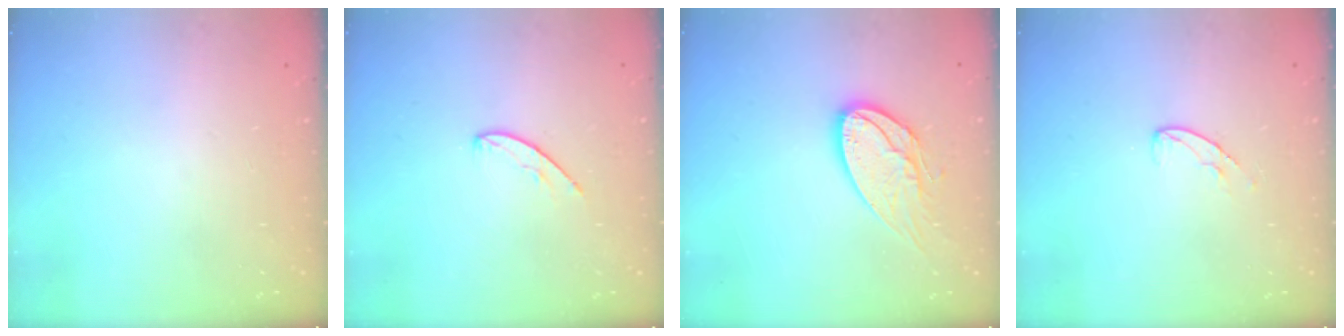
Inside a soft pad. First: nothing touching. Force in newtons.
{"total": 5.3, "press": 5.3, "slide": 0.5}
{"total": 14.7, "press": 14.6, "slide": 1.2}
{"total": 5.8, "press": 5.8, "slide": 0.4}